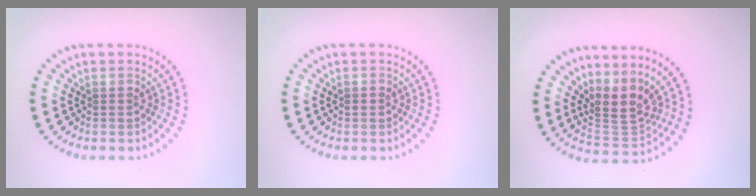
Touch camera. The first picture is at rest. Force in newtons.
{"total": 0.8, "press": 0.8, "slide": 0.2}
{"total": 3.7, "press": 2.6, "slide": 2.5}